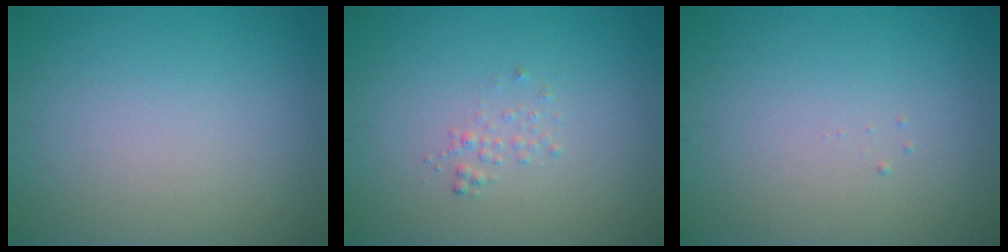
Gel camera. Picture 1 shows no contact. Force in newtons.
{"total": 0.9, "press": 0.9, "slide": 0.1}
{"total": 0.0}